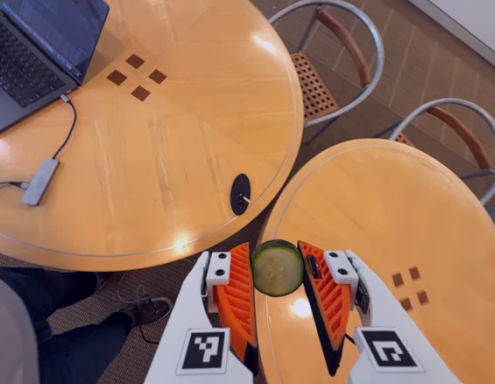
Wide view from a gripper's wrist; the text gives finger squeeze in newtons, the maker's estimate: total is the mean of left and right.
{"total": 7.6, "left": 7.8, "right": 7.3}